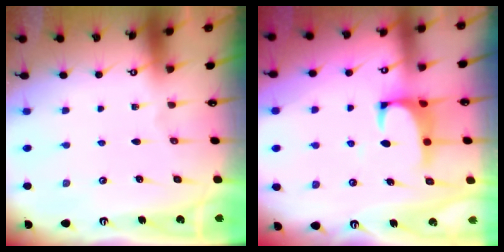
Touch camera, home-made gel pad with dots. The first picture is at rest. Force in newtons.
{"total": 1.6, "press": 1.3, "slide": 0.8}